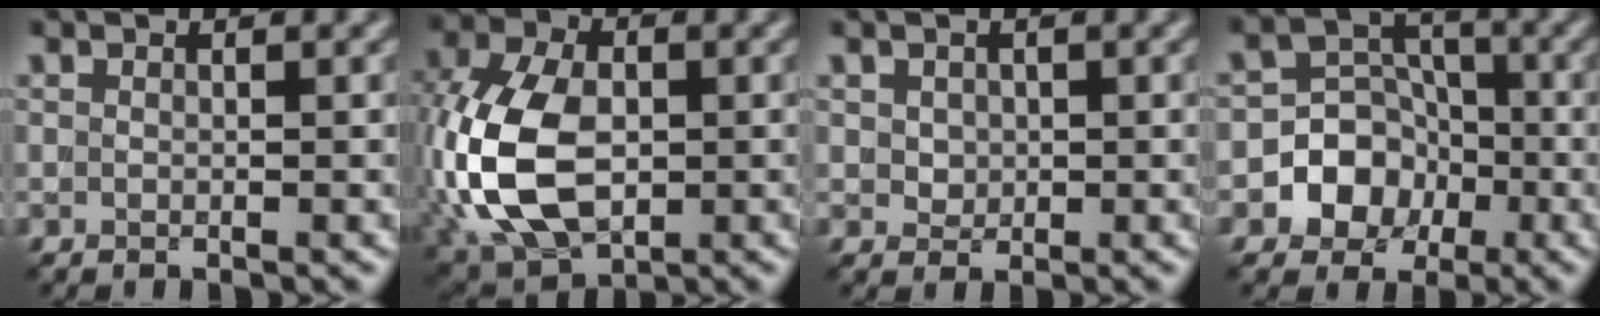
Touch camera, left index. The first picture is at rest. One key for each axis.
{"total": 12.1, "fx": -1.9, "fy": 7.7, "fz": 9.1, "tx": -0.211, "ty": -0.004, "tz": -0.049}
{"total": 1.4, "fx": 0.3, "fy": 1.3, "fz": 0.6, "tx": -0.011, "ty": -0.002, "tz": 0.008}
{"total": 6.9, "fx": -2.6, "fy": 6.1, "fz": 1.8, "tx": 0.000, "ty": 0.012, "tz": -0.069}